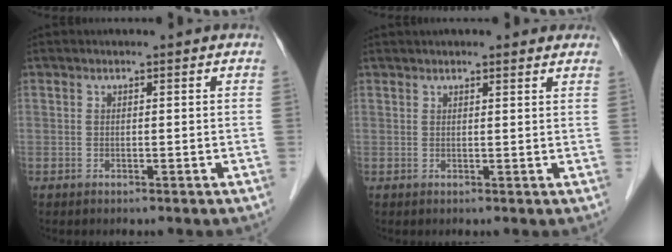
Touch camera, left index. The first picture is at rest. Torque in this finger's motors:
{"motor_torque": [0.99, -1.15, 0.67, 0.05]}